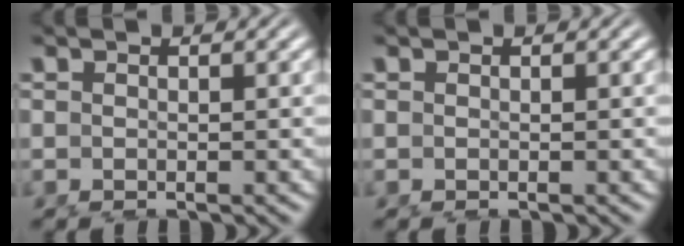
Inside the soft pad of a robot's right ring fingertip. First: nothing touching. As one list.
[{"total": 0.0}]